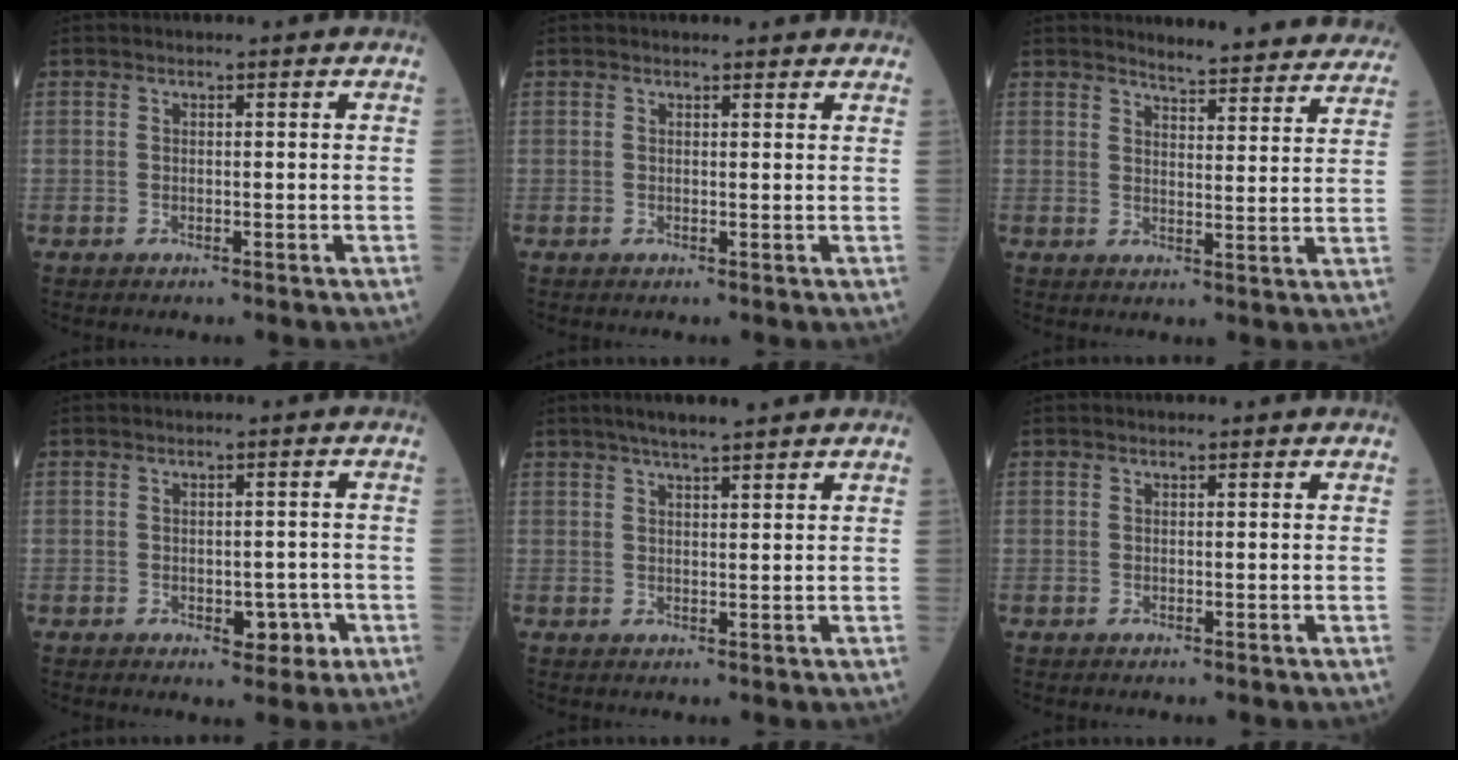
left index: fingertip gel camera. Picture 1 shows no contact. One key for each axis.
{"total": 4.3, "fx": 4.0, "fy": 1.2, "fz": 1.2, "tx": -0.009, "ty": 0.013, "tz": 0.036}
{"total": 15.7, "fx": 15.2, "fy": 1.9, "fz": 3.8, "tx": -0.030, "ty": -0.050, "tz": 0.159}
{"total": 3.5, "fx": -1.3, "fy": 2.1, "fz": 2.5, "tx": -0.021, "ty": 0.005, "tz": -0.010}
{"total": 6.7, "fx": 5.4, "fy": 0.2, "fz": 3.9, "tx": -0.059, "ty": 0.026, "tz": 0.084}
{"total": 0.8, "fx": 0.8, "fy": 0.1, "fz": 0.2, "tx": -0.007, "ty": 0.009, "tz": 0.009}